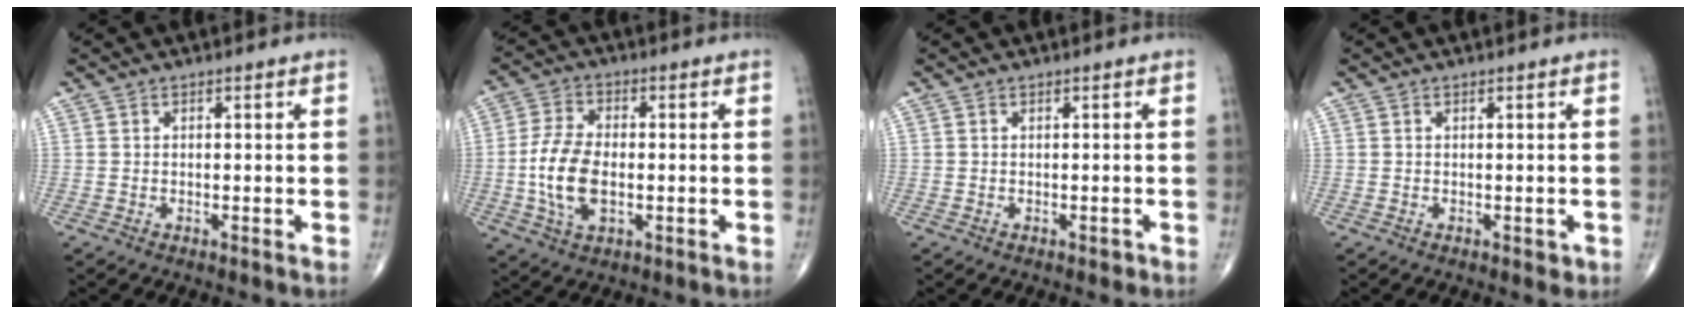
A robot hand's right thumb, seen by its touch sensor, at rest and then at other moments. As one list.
[{"total": 10.5, "force": [-1.3, 5.7, 8.6], "torque": [-0.176, 0.006, -0.026]}, {"total": 0.7, "force": [-0.3, 0.5, 0.5], "torque": [-0.003, 0.000, -0.004]}, {"total": 1.2, "force": [-0.1, 0.8, 0.9], "torque": [-0.008, -0.002, 0.000]}]